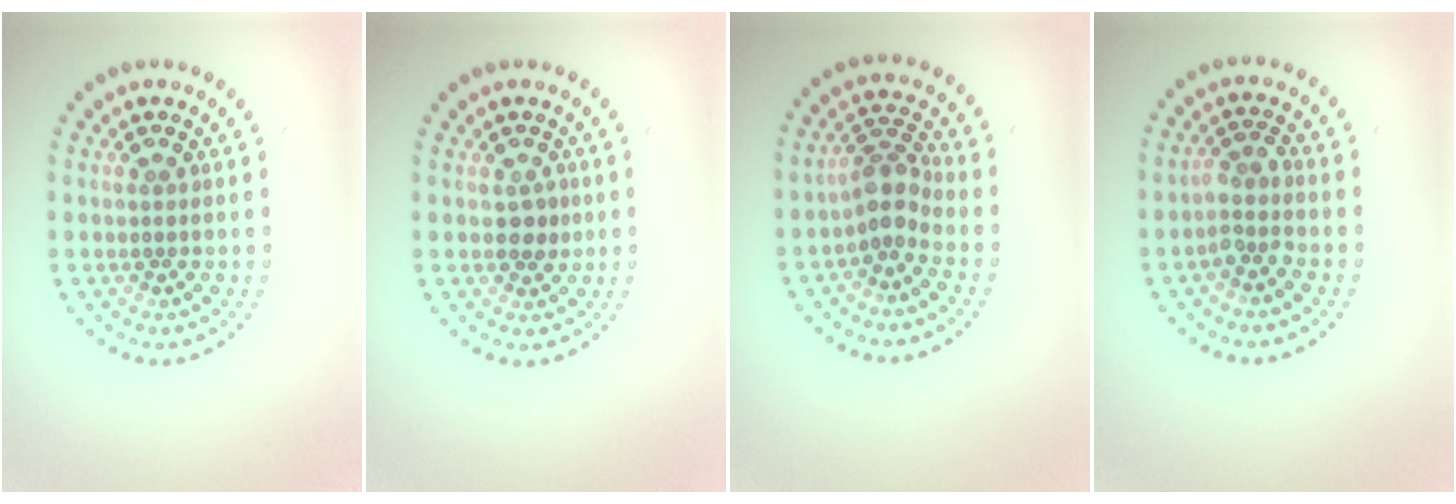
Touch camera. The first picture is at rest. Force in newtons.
{"total": 1.7, "press": 1.6, "slide": 0.5}
{"total": 2.8, "press": 2.1, "slide": 1.8}
{"total": 2.1, "press": 1.7, "slide": 1.3}